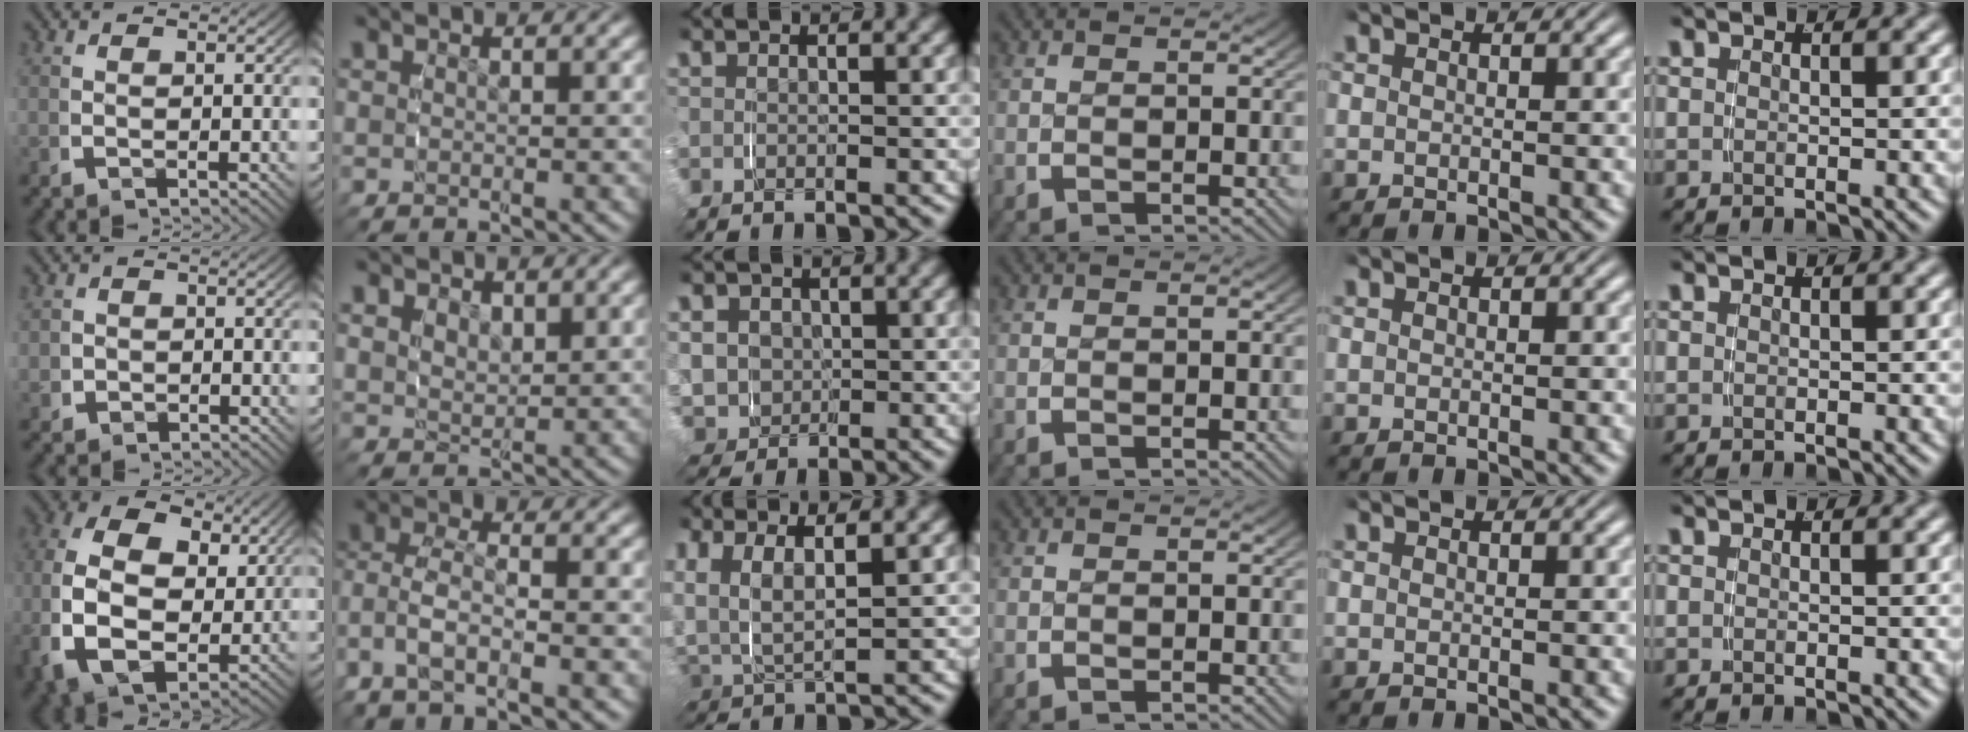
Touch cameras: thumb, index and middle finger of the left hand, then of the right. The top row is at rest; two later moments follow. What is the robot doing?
{"motion": "grasp_and_lifting", "object": "jacket"}